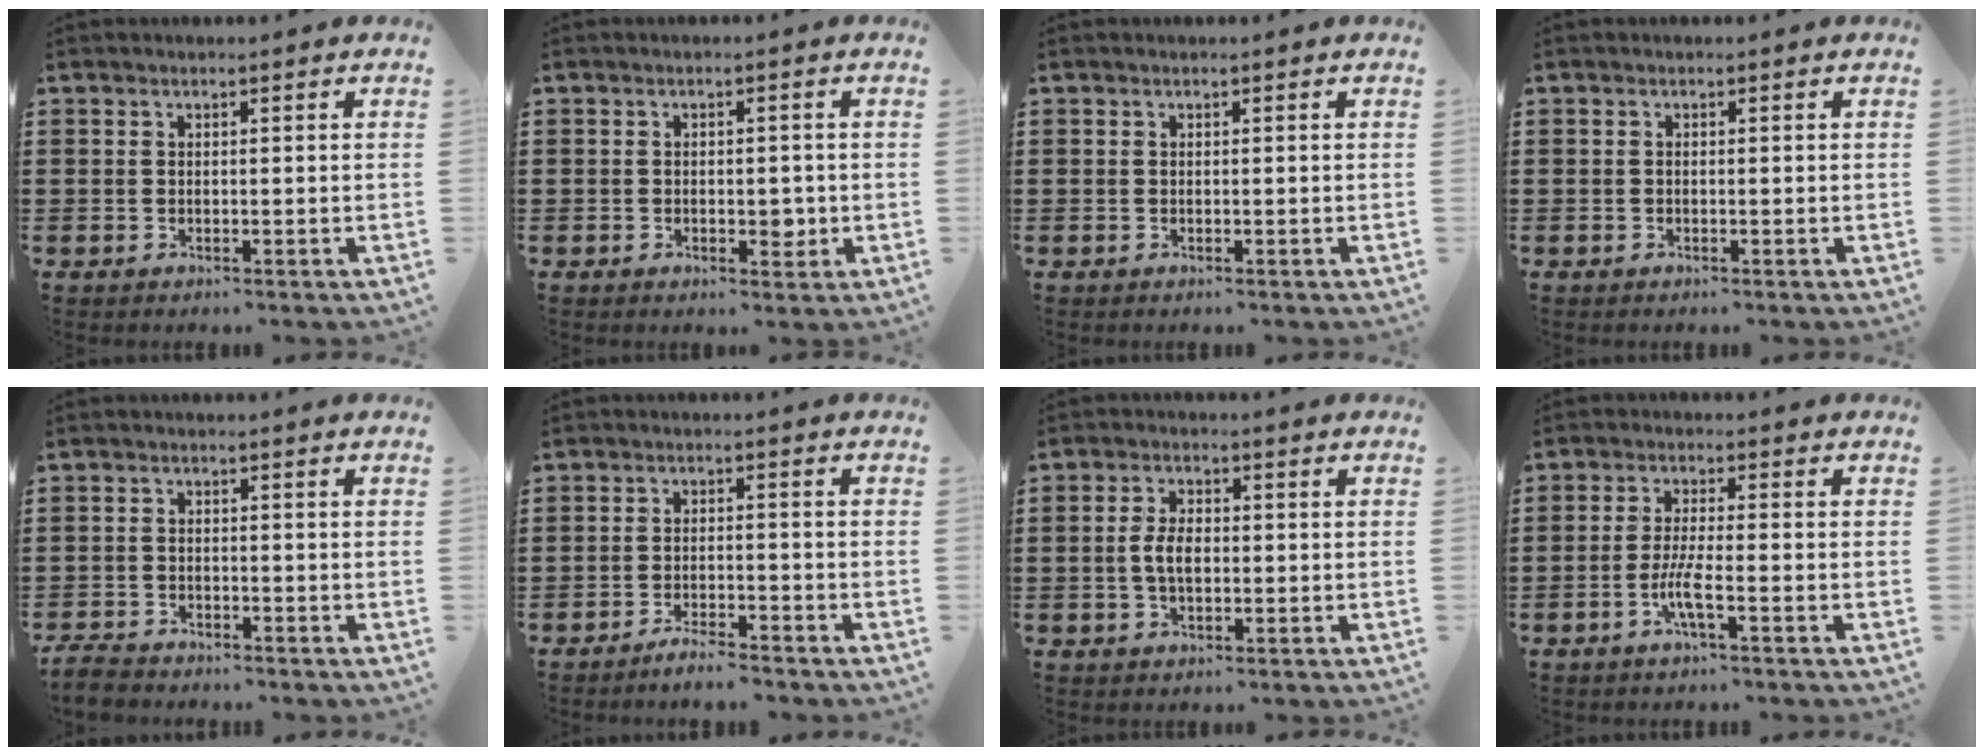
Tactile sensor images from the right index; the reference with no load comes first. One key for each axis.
{"total": 3.0, "fx": -0.6, "fy": 1.6, "fz": 2.4, "tx": -0.036, "ty": -0.001, "tz": -0.013}
{"total": 0.0}
{"total": 0.0}
{"total": 2.7, "fx": -2.6, "fy": 0.4, "fz": 0.5, "tx": -0.019, "ty": 0.000, "tz": -0.056}
{"total": 3.0, "fx": -2.9, "fy": 0.1, "fz": 0.7, "tx": -0.015, "ty": 0.004, "tz": -0.058}
{"total": 4.1, "fx": -0.3, "fy": 2.3, "fz": 3.4, "tx": -0.081, "ty": 0.002, "tz": -0.012}
{"total": 4.7, "fx": -2.0, "fy": 0.5, "fz": 4.2, "tx": -0.090, "ty": -0.010, "tz": -0.043}